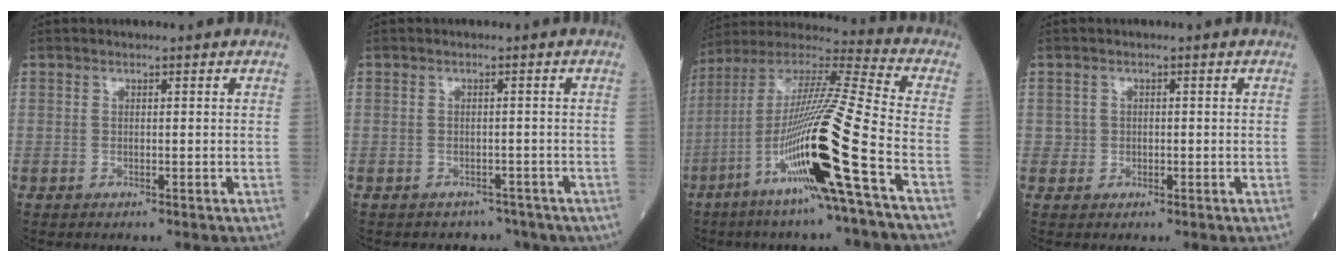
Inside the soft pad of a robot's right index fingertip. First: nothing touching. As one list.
[{"total": 4.5, "force": [-3.3, 3.1, 0.3], "torque": [0.007, 0.016, -0.039]}, {"total": 20.7, "force": [-8.0, -1.2, 19.0], "torque": [-0.392, -0.029, -0.161]}, {"total": 1.3, "force": [-0.1, 1.3, 0.1], "torque": [0.001, 0.004, -0.003]}]